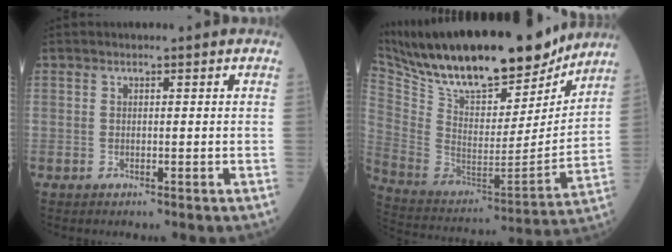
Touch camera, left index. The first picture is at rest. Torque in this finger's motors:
{"motor_torque": [0.49, -1.01, 0.48, 0.20]}